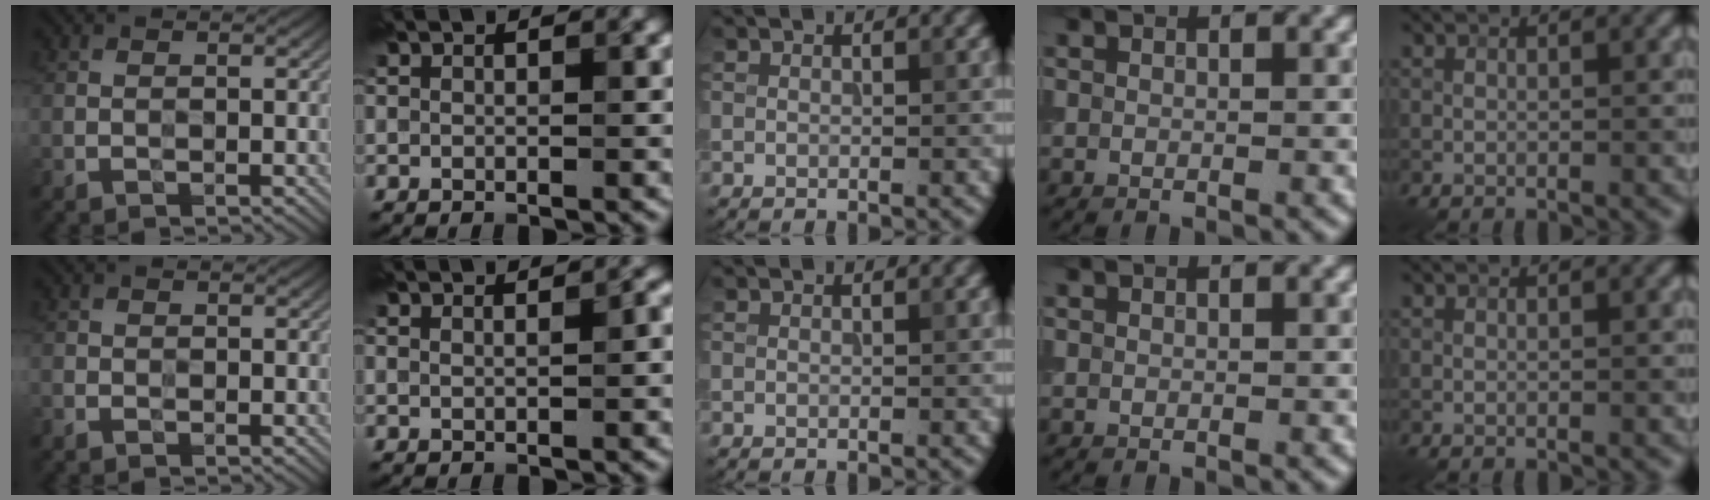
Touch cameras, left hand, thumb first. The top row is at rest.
{"thumb": {"total": 1.0, "force": [-0.8, 0.5, -0.1], "torque": [0.005, 0.000, -0.017]}, "index": {"total": 0.9, "force": [0.6, 0.1, 0.7], "torque": [-0.009, 0.001, 0.009]}}